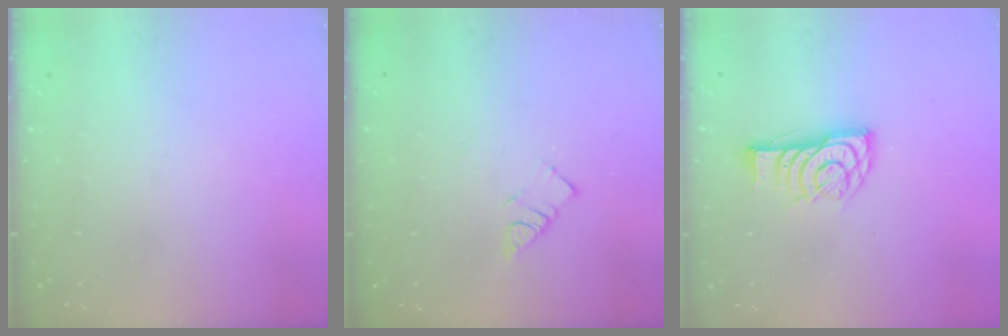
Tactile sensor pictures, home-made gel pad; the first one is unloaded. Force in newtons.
{"total": 3.6, "press": 3.6, "slide": 0.4}
{"total": 11.5, "press": 11.4, "slide": 0.5}